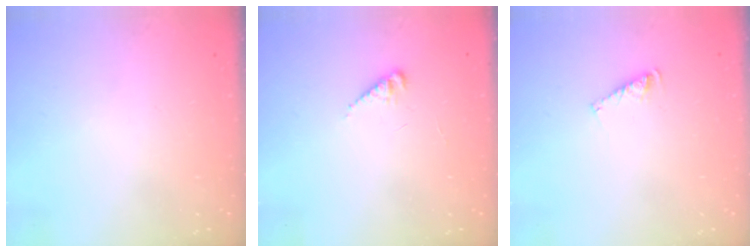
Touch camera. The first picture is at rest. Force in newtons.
{"total": 2.7, "press": 2.6, "slide": 0.4}
{"total": 4.6, "press": 4.5, "slide": 0.3}